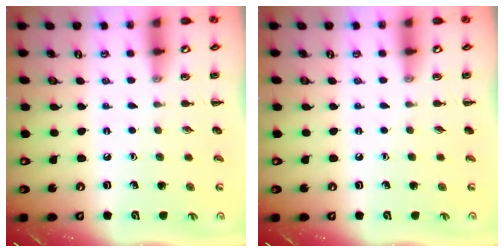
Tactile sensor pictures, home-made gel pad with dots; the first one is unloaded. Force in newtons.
{"total": 0.0}